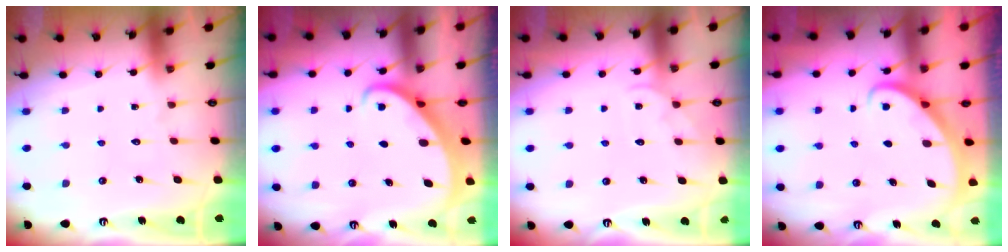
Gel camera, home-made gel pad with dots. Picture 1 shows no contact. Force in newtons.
{"total": 2.5, "press": 2.5, "slide": 0.2}
{"total": 2.4, "press": 2.4, "slide": 0.4}
{"total": 2.9, "press": 2.9, "slide": 0.2}